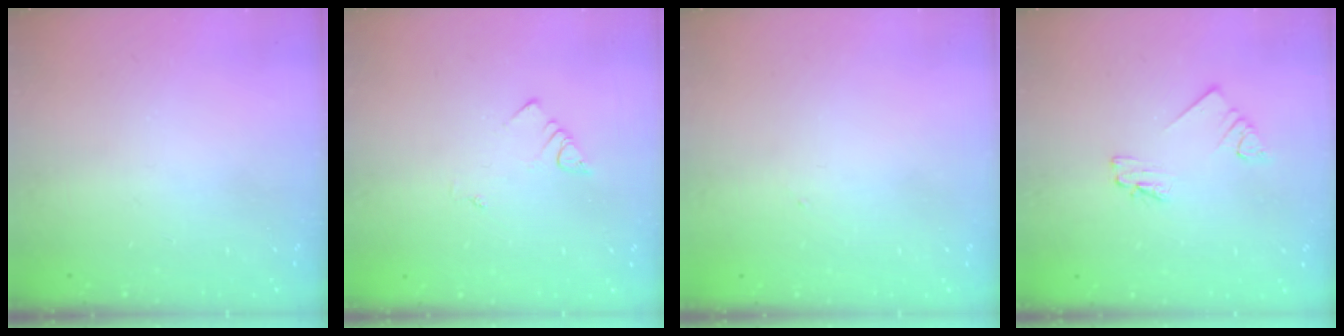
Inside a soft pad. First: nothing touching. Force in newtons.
{"total": 1.9, "press": 1.9, "slide": 0.2}
{"total": 1.3, "press": 1.3, "slide": 0.2}
{"total": 1.7, "press": 1.7, "slide": 0.0}